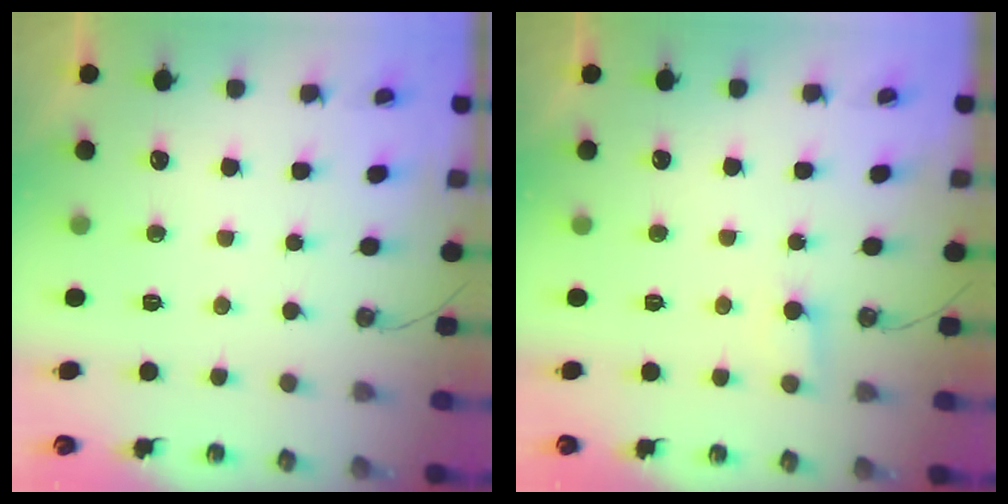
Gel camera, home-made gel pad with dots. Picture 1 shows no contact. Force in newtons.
{"total": 4.7, "press": 4.6, "slide": 0.4}